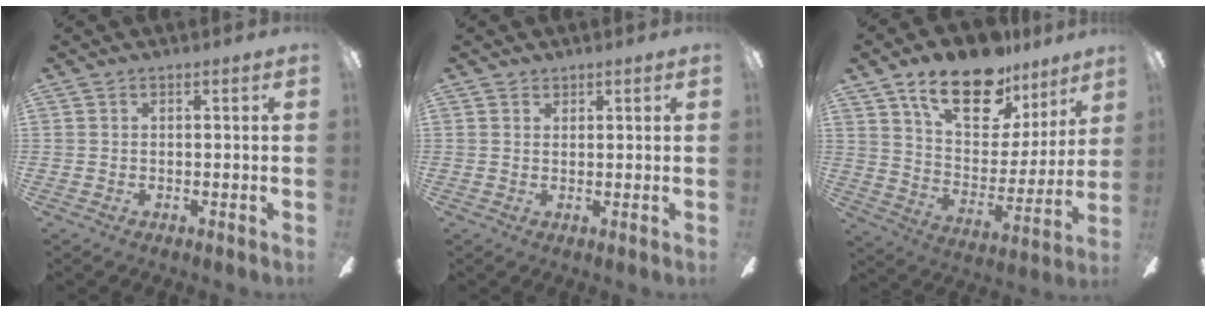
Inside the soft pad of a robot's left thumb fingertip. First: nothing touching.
{"total": 1.4, "force": [1.1, 0.8, 0.1], "torque": [0.006, -0.002, 0.020]}
{"total": 19.8, "force": [13.5, 9.5, 10.9], "torque": [-0.172, -0.082, 0.234]}